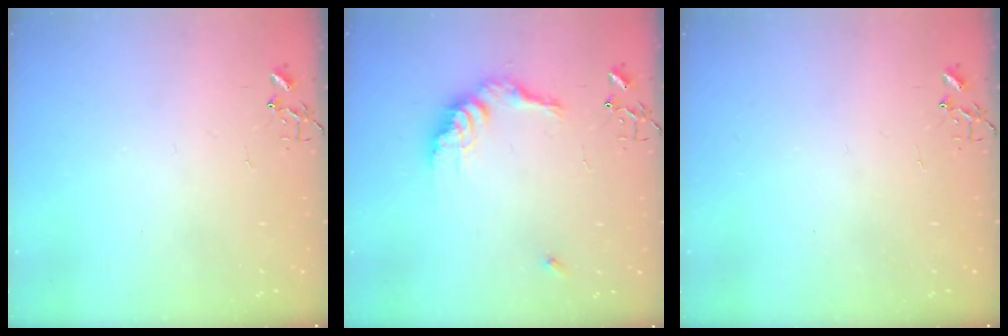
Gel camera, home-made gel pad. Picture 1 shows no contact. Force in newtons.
{"total": 13.3, "press": 13.2, "slide": 1.1}
{"total": 0.0}